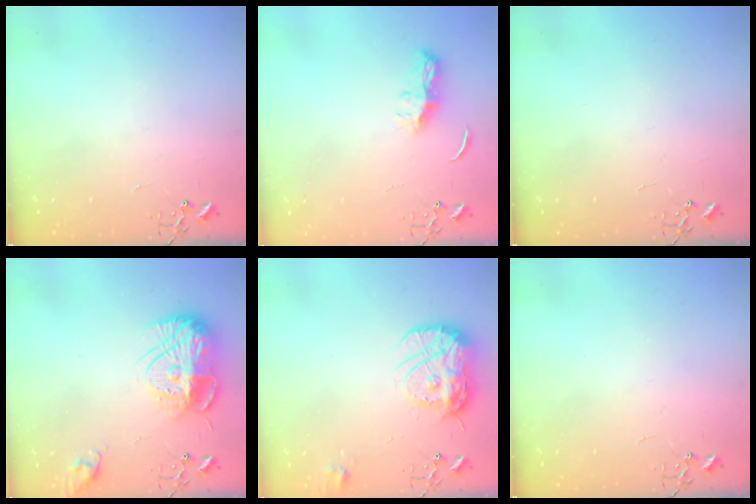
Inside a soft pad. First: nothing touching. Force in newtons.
{"total": 7.2, "press": 7.2, "slide": 0.7}
{"total": 0.0}
{"total": 17.2, "press": 17.1, "slide": 1.7}
{"total": 15.7, "press": 15.7, "slide": 1.4}
{"total": 0.0}